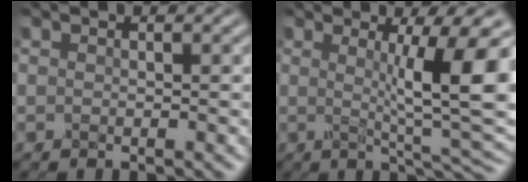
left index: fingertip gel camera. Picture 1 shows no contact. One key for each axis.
{"total": 8.2, "fx": 1.4, "fy": 1.2, "fz": 8.0, "tx": -0.104, "ty": -0.007, "tz": 0.023}